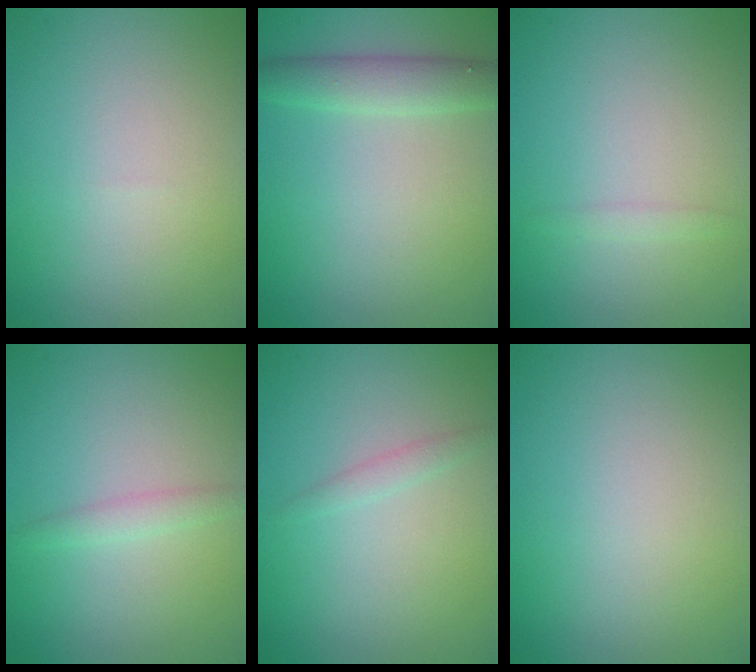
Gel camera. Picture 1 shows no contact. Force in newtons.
{"total": 2.8, "press": 2.8, "slide": 0.1}
{"total": 0.8, "press": 0.8, "slide": 0.0}
{"total": 1.2, "press": 1.2, "slide": 0.1}
{"total": 0.9, "press": 0.9, "slide": 0.1}
{"total": 0.0}